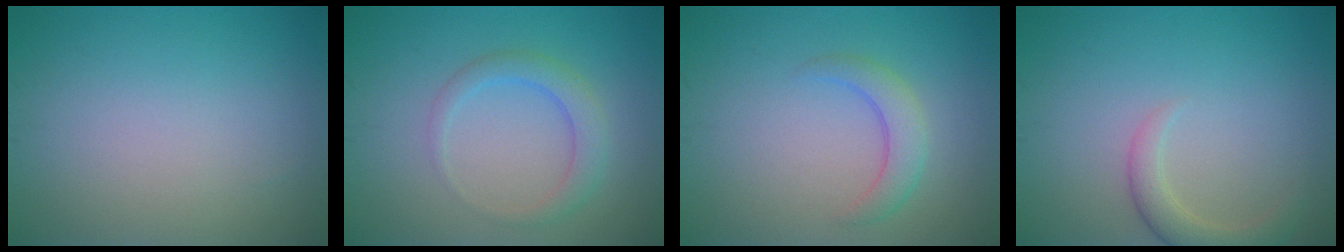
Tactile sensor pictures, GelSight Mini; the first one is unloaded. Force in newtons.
{"total": 2.6, "press": 2.6, "slide": 0.1}
{"total": 2.4, "press": 2.4, "slide": 0.1}
{"total": 2.6, "press": 2.5, "slide": 0.4}